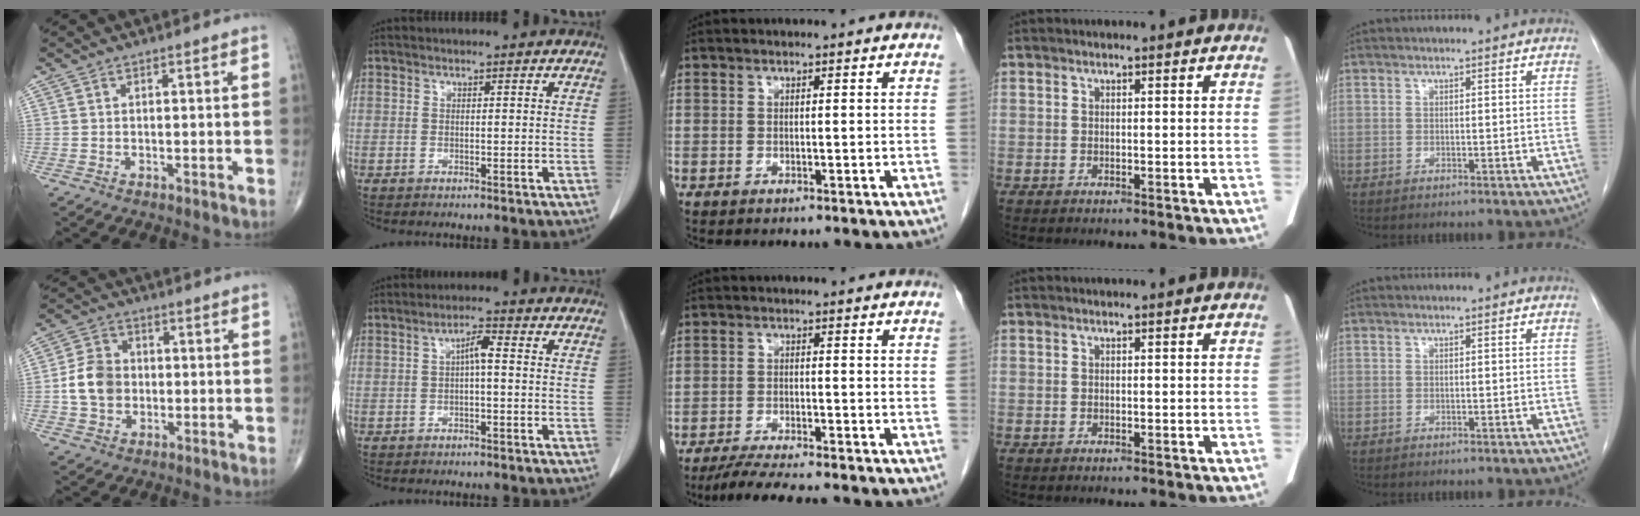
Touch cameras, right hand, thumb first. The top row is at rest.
{"thumb": {"total": 8.5, "force": [-0.7, 6.9, 4.9], "torque": [-0.073, 0.014, -0.017]}, "index": {"total": 2.9, "force": [0.0, 0.5, 2.8], "torque": [-0.049, 0.009, 0.000]}, "middle": {"total": 7.9, "force": [-6.8, 0.3, 4.0], "torque": [-0.062, -0.020, -0.110]}}